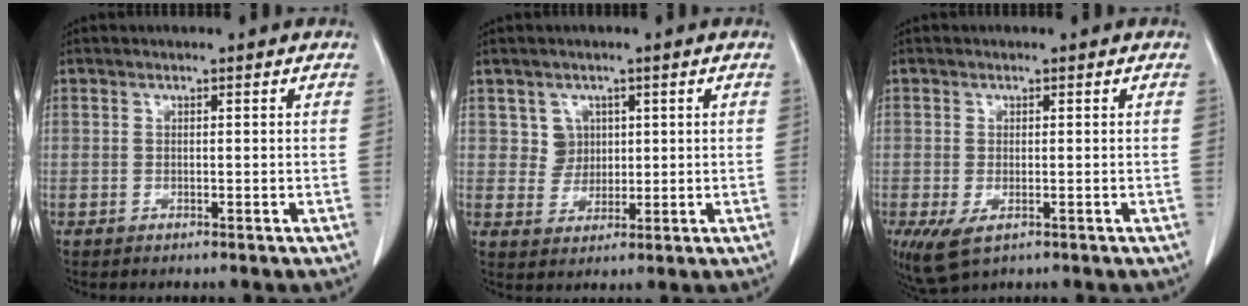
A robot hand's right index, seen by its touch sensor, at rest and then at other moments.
{"total": 3.9, "force": [1.5, 3.6, 0.5], "torque": [-0.006, 0.004, 0.030]}
{"total": 5.5, "force": [-2.0, 2.9, 4.3], "torque": [-0.082, -0.017, -0.024]}